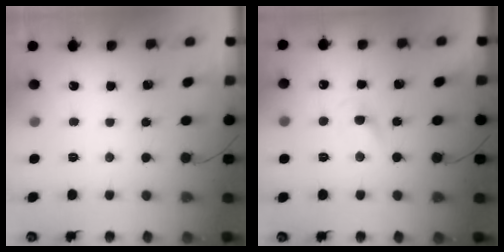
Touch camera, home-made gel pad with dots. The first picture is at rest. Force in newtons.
{"total": 2.6, "press": 2.4, "slide": 1.1}